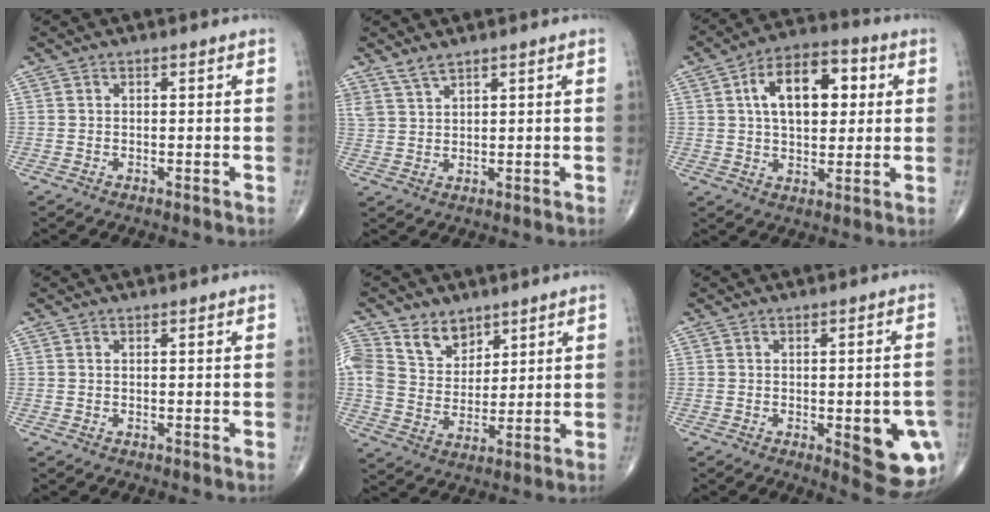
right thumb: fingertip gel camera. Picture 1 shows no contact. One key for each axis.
{"total": 3.1, "fx": 2.7, "fy": 0.8, "fz": 1.3, "tx": -0.026, "ty": -0.011, "tz": 0.058}
{"total": 14.4, "fx": 3.4, "fy": 8.2, "fz": 11.3, "tx": -0.152, "ty": 0.013, "tz": 0.048}
{"total": 0.0}
{"total": 10.2, "fx": 5.9, "fy": 7.3, "fz": 3.9, "tx": -0.049, "ty": -0.027, "tz": 0.119}
{"total": 11.7, "fx": -3.0, "fy": 4.1, "fz": 10.5, "tx": -0.105, "ty": -0.008, "tz": -0.024}